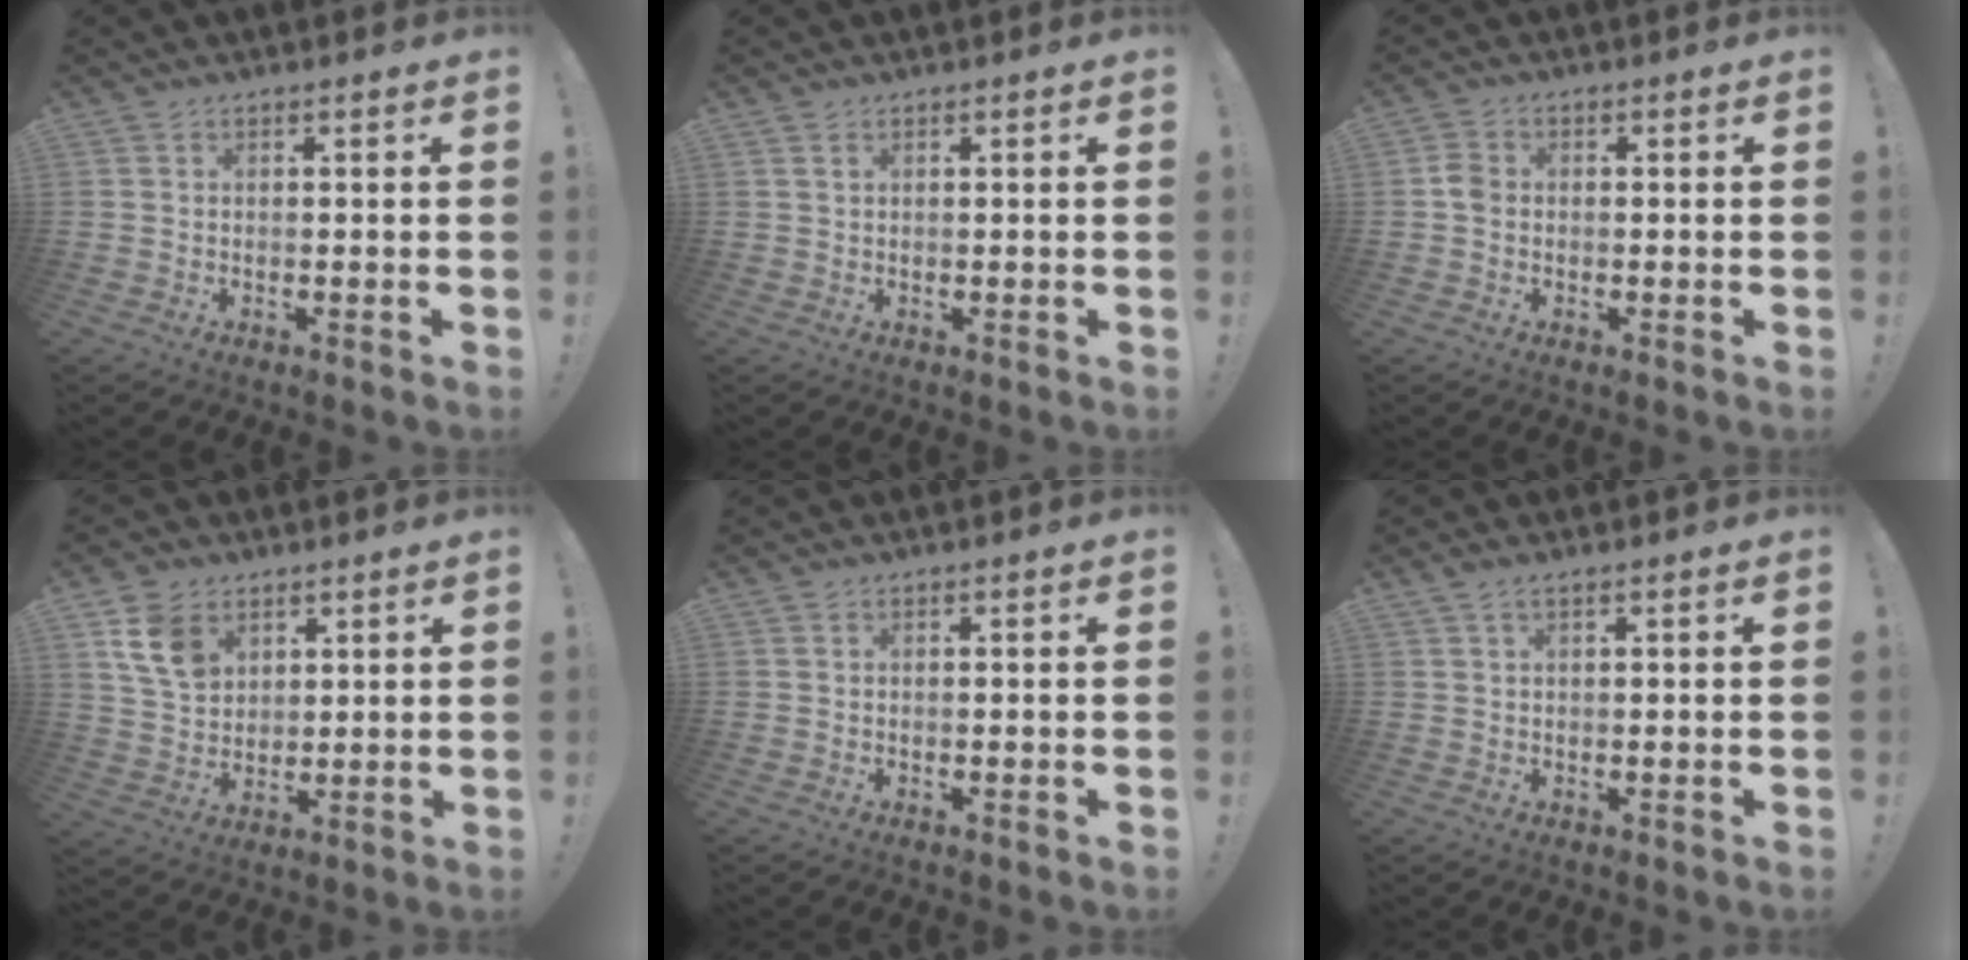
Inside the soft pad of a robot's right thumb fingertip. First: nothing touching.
{"total": 0.9, "force": [0.6, 0.5, 0.4], "torque": [-0.006, -0.002, 0.010]}
{"total": 3.6, "force": [-0.5, 2.8, 2.2], "torque": [-0.045, 0.009, -0.008]}
{"total": 8.2, "force": [4.4, 5.6, 4.1], "torque": [-0.064, -0.015, 0.088]}
{"total": 0.0}
{"total": 1.7, "force": [1.1, 0.4, 1.2], "torque": [-0.032, 0.002, 0.022]}